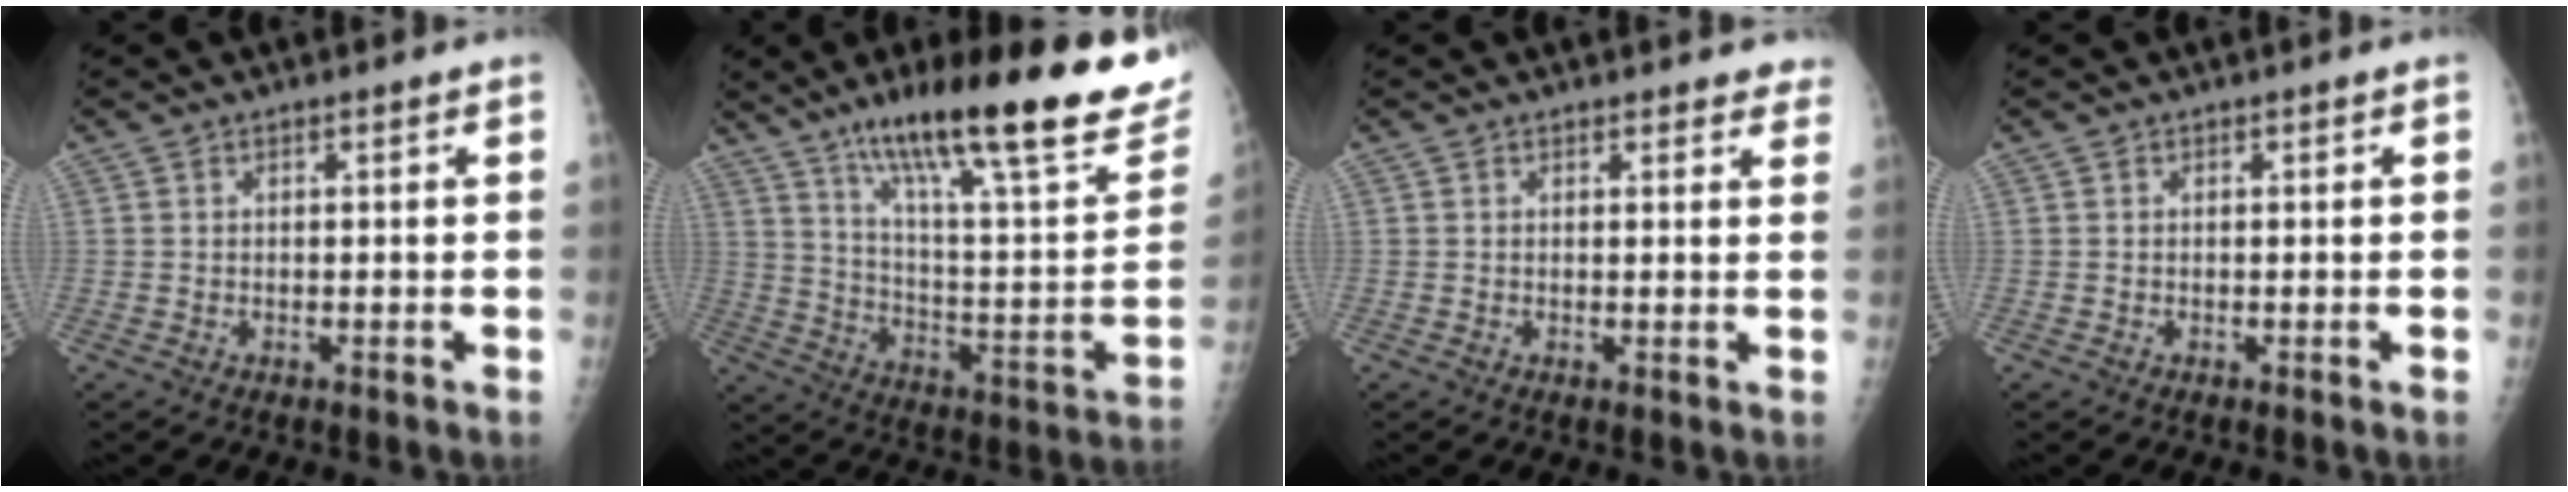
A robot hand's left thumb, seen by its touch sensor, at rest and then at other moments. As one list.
[{"total": 31.5, "force": [20.4, 6.9, 23.0], "torque": [-0.315, -0.051, 0.310]}, {"total": 4.3, "force": [3.9, 1.5, 1.0], "torque": [0.019, -0.013, 0.030]}, {"total": 0.0}]